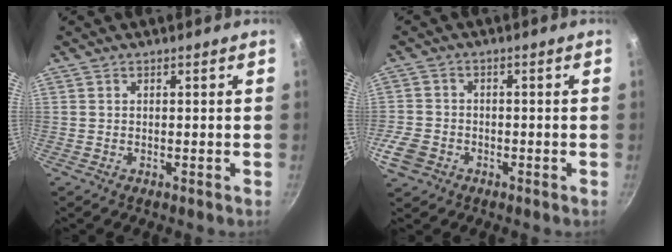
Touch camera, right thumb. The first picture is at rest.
{"total": 6.0, "force": [-2.7, 4.7, 2.6], "torque": [-0.053, 0.023, -0.052]}